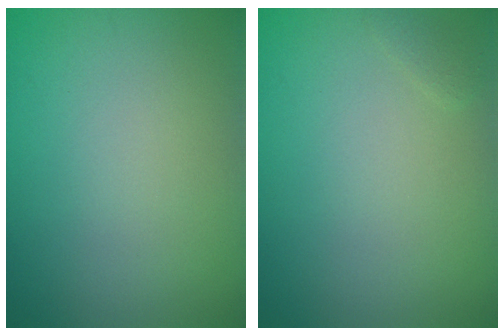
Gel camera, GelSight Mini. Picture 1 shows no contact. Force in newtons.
{"total": 0.6, "press": 0.5, "slide": 0.1}